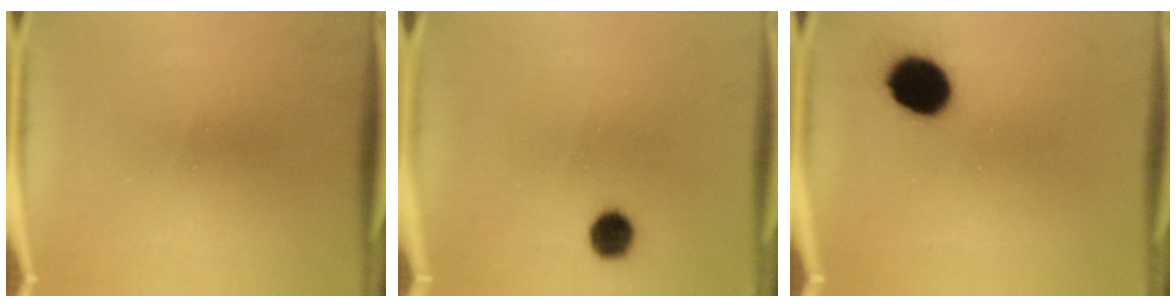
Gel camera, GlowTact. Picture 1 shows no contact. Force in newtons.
{"total": 4.8}
{"total": 11.7}